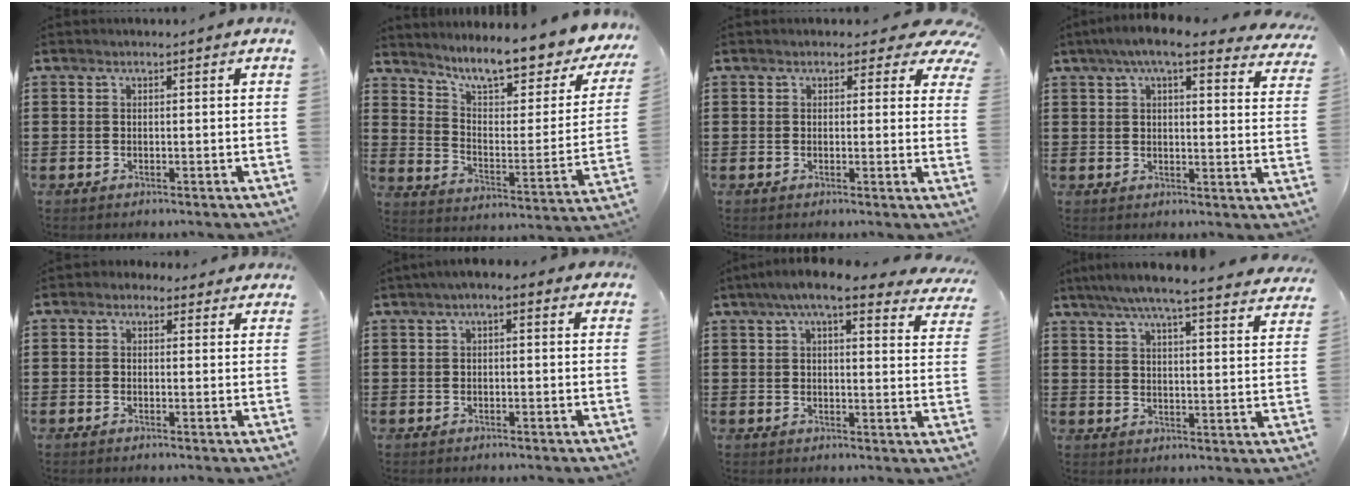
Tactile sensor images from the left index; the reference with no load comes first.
{"total": 9.7, "force": [8.3, 0.8, 5.0], "torque": [-0.105, -0.060, 0.135]}
{"total": 3.0, "force": [2.0, 1.5, 1.6], "torque": [-0.016, -0.007, 0.030]}
{"total": 7.3, "force": [5.9, 0.7, 4.2], "torque": [-0.090, -0.012, 0.102]}
{"total": 1.5, "force": [0.8, 1.1, 0.5], "torque": [-0.015, 0.007, 0.015]}
{"total": 1.8, "force": [-0.1, 0.7, 1.7], "torque": [-0.029, 0.004, -0.005]}
{"total": 7.6, "force": [6.1, 0.7, 4.4], "torque": [-0.096, -0.013, 0.107]}
{"total": 6.4, "force": [5.6, -0.3, 3.0], "torque": [-0.078, -0.028, 0.096]}